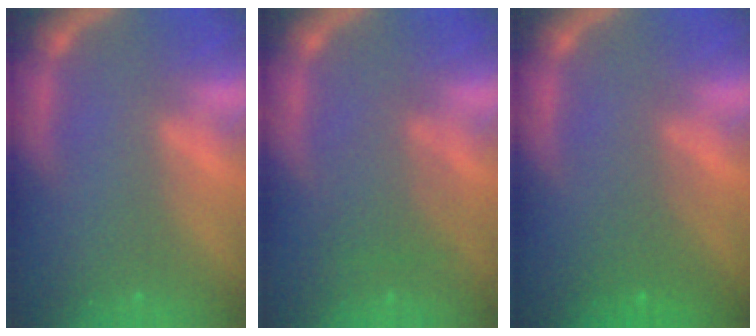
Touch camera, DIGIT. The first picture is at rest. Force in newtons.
{"total": 3.0}
{"total": 2.5}